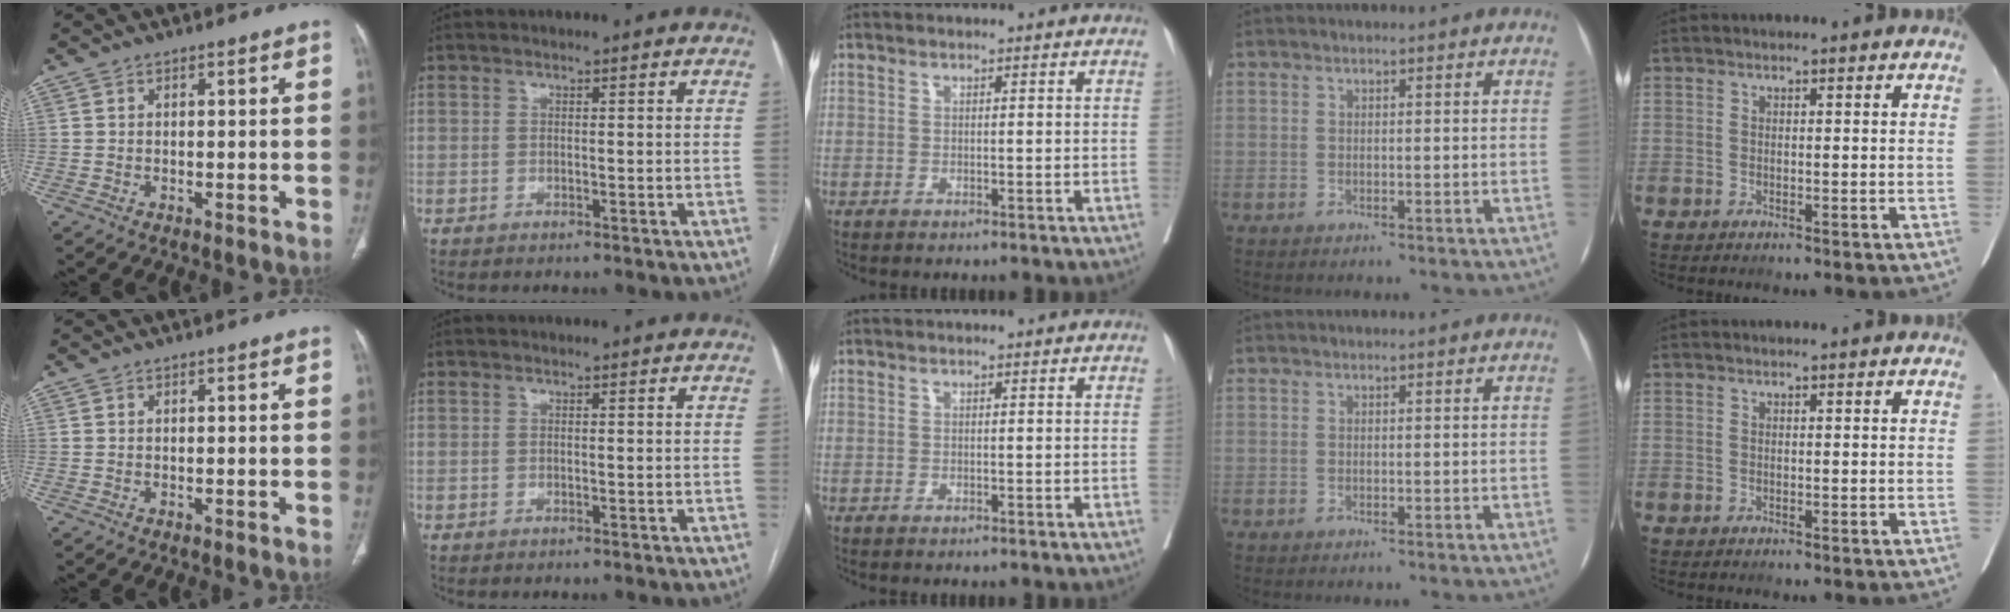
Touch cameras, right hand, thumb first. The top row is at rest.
{}